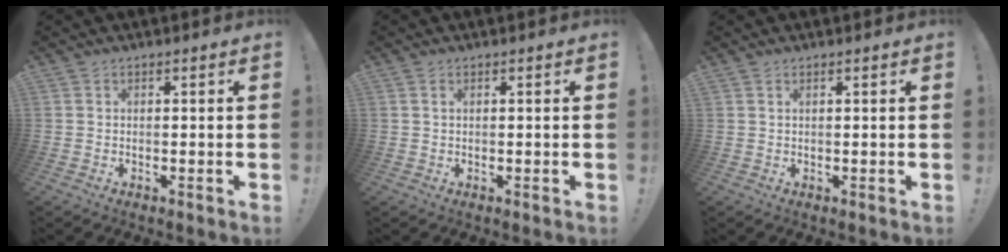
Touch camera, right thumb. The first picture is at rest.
{"total": 0.8, "force": [0.4, 0.3, 0.6], "torque": [-0.017, 0.003, 0.008]}
{"total": 0.7, "force": [0.4, 0.2, 0.5], "torque": [-0.009, 0.000, 0.007]}